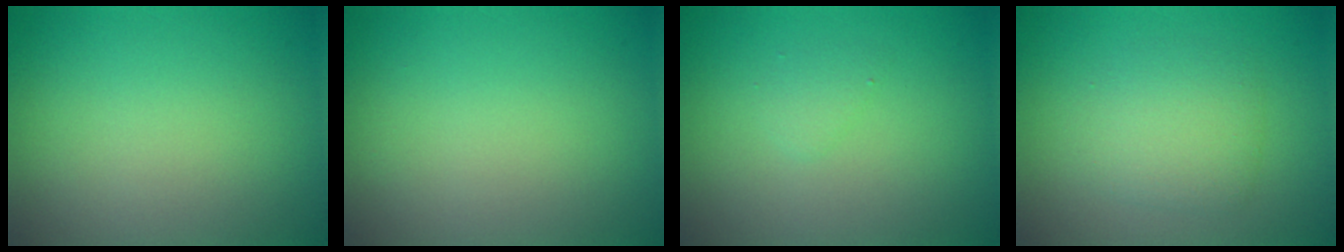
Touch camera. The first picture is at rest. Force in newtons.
{"total": 0.0}
{"total": 0.8, "press": 0.8, "slide": 0.1}
{"total": 3.0, "press": 3.0, "slide": 0.1}